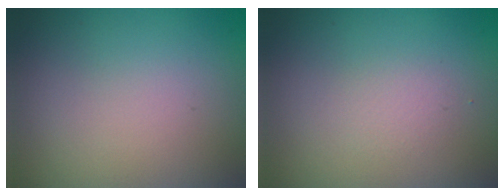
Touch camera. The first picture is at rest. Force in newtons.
{"total": 0.9, "press": 0.9, "slide": 0.2}